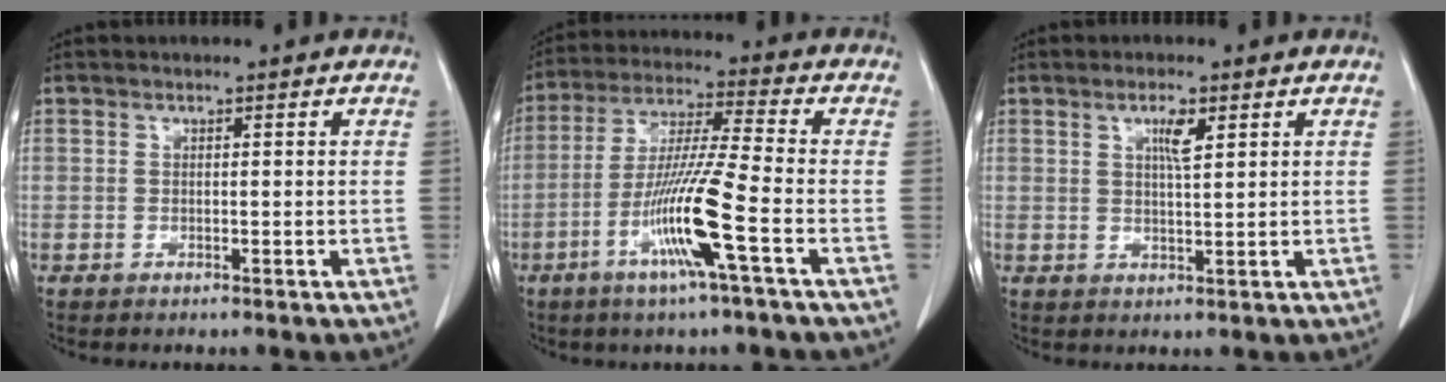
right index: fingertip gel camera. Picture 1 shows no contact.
{"total": 12.3, "force": [-4.7, -1.1, 11.3], "torque": [-0.224, -0.013, -0.094]}
{"total": 3.1, "force": [1.5, 0.4, 2.8], "torque": [-0.050, -0.002, 0.025]}